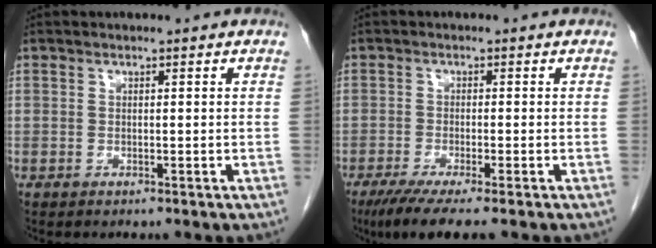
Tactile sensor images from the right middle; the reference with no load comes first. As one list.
[{"total": 6.1, "force": [-4.3, 0.1, 4.2], "torque": [-0.066, -0.016, -0.073]}]